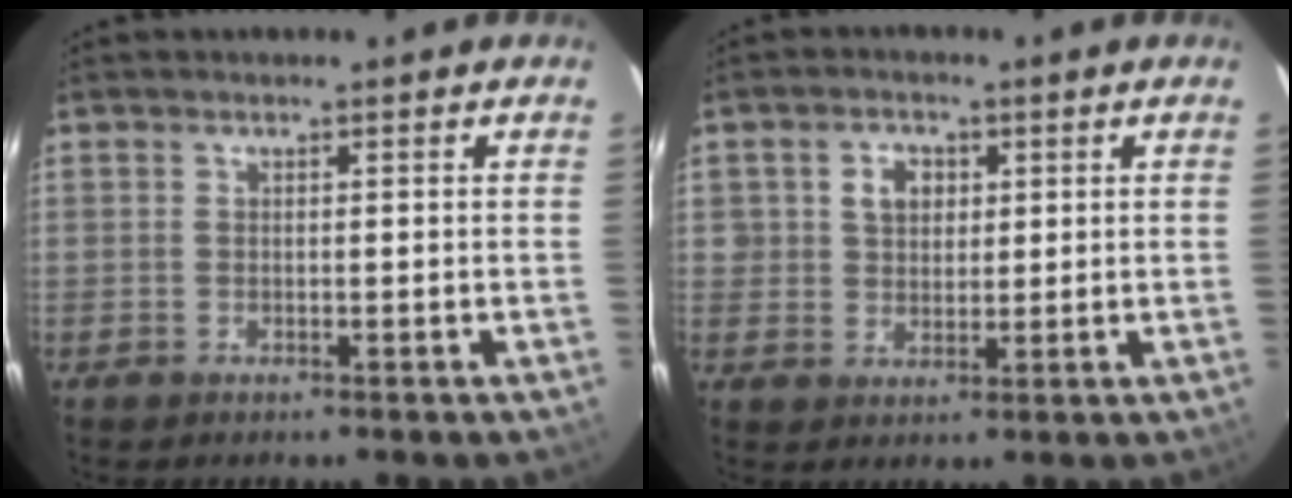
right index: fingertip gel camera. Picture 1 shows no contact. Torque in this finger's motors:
{"motor_torque": [0.09, 0.08, 0.13, 0.03]}